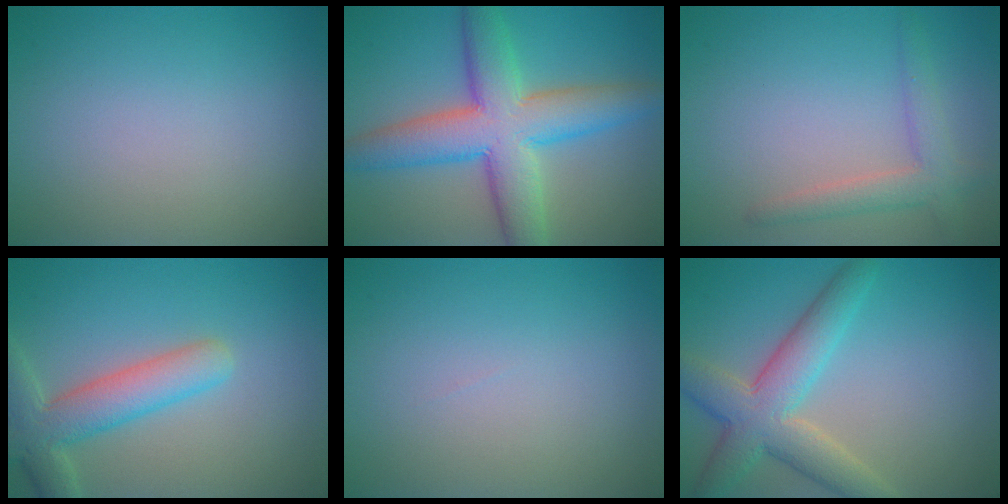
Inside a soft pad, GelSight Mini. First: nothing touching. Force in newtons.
{"total": 9.1, "press": 9.1, "slide": 0.7}
{"total": 2.7, "press": 2.7, "slide": 0.2}
{"total": 5.4, "press": 5.4, "slide": 0.4}
{"total": 0.0}
{"total": 6.2, "press": 6.2, "slide": 0.4}